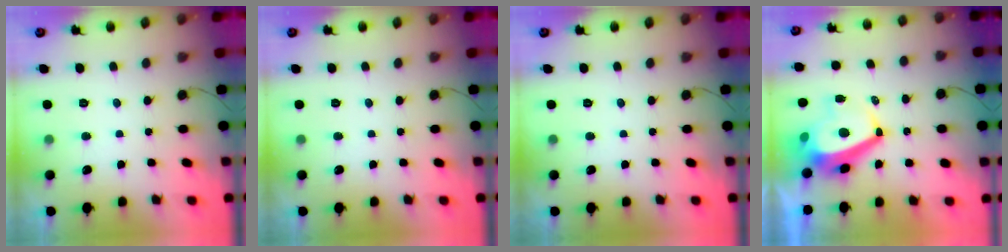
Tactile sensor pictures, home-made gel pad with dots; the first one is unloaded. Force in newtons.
{"total": 0.0}
{"total": 0.0}
{"total": 11.0, "press": 11.0, "slide": 1.2}